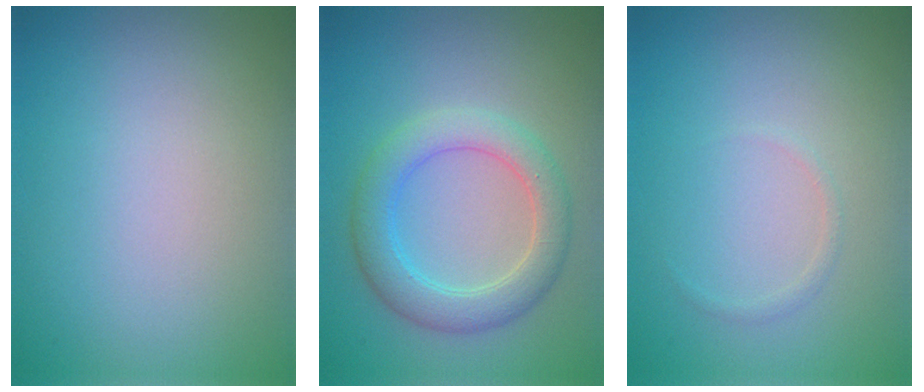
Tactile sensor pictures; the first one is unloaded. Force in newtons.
{"total": 4.4, "press": 4.4, "slide": 0.1}
{"total": 0.6, "press": 0.6, "slide": 0.1}